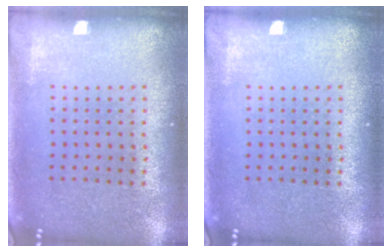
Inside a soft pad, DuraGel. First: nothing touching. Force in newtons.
{"total": 0.0}